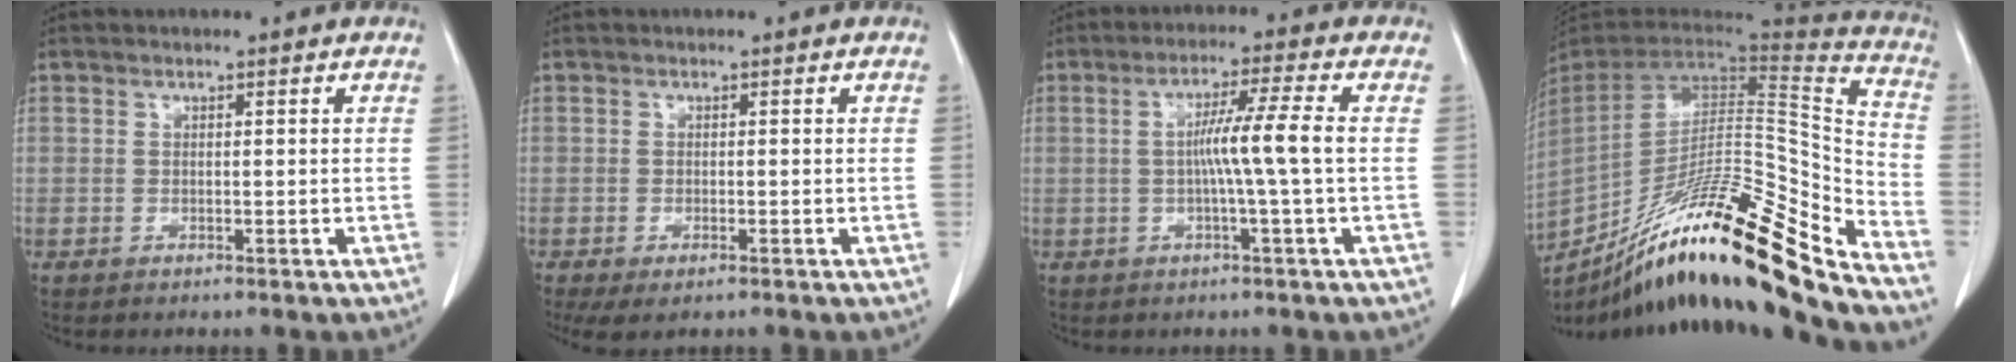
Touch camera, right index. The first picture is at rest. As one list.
[{"total": 3.5, "force": [-2.2, 1.2, 2.4], "torque": [-0.043, -0.009, -0.031]}, {"total": 6.6, "force": [-0.3, -1.5, 6.4], "torque": [-0.112, 0.009, -0.003]}, {"total": 30.8, "force": [-21.8, 1.4, 21.7], "torque": [-0.292, -0.030, -0.361]}]